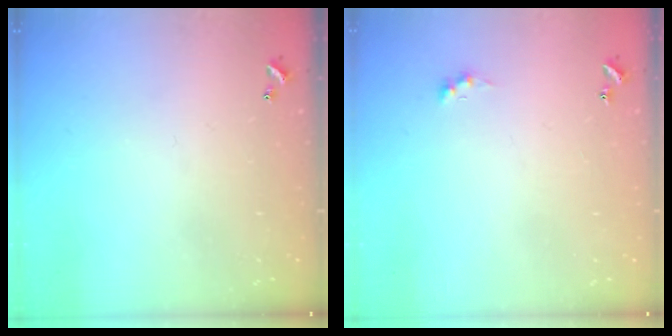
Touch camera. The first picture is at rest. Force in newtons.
{"total": 0.8, "press": 0.7, "slide": 0.4}